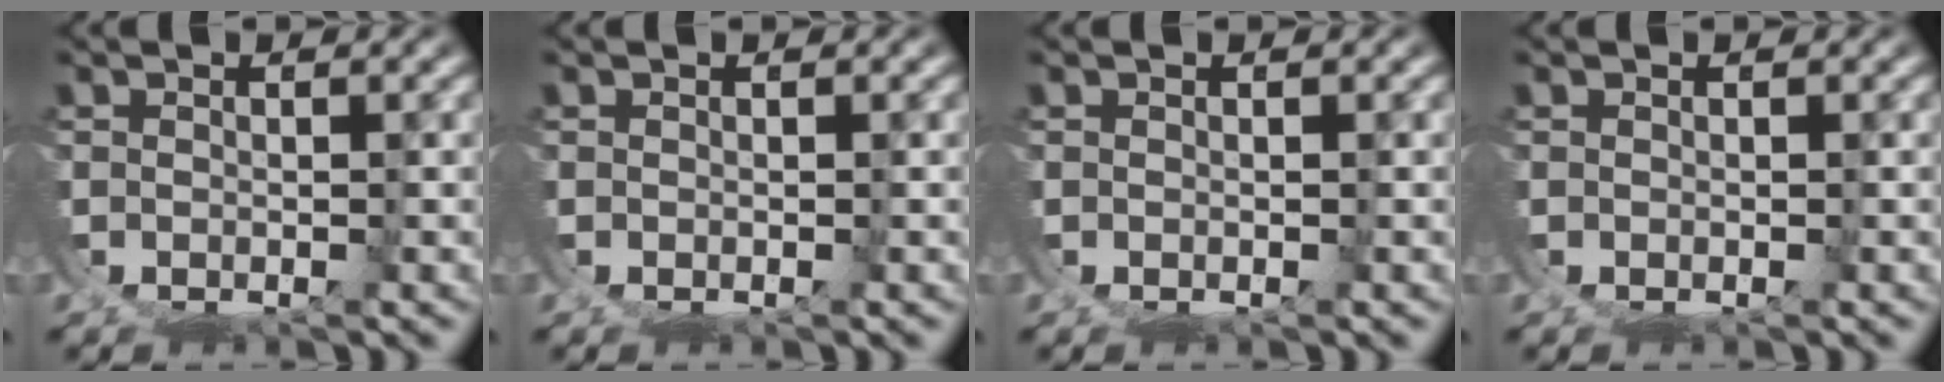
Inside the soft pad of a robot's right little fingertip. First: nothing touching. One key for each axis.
{"total": 0.0}
{"total": 0.0}
{"total": 0.0}